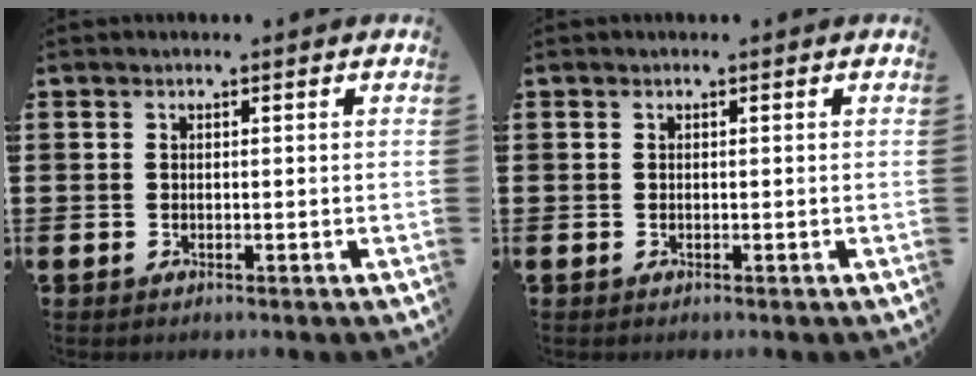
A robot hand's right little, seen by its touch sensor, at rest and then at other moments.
{"total": 0.0}